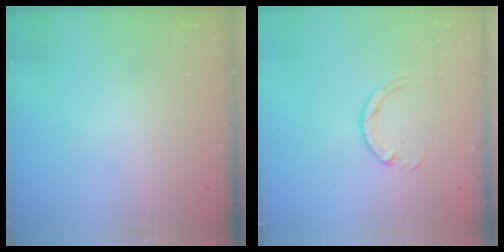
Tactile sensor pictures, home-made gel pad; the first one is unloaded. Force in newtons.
{"total": 4.6, "press": 4.6, "slide": 0.3}